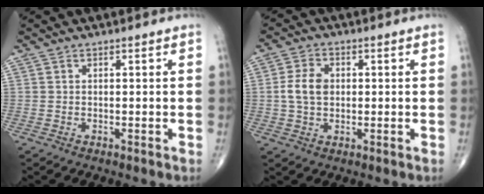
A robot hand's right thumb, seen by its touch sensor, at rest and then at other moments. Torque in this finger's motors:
{"motor_torque": [-0.04, -0.11, 0.45, -0.22, 0.04]}